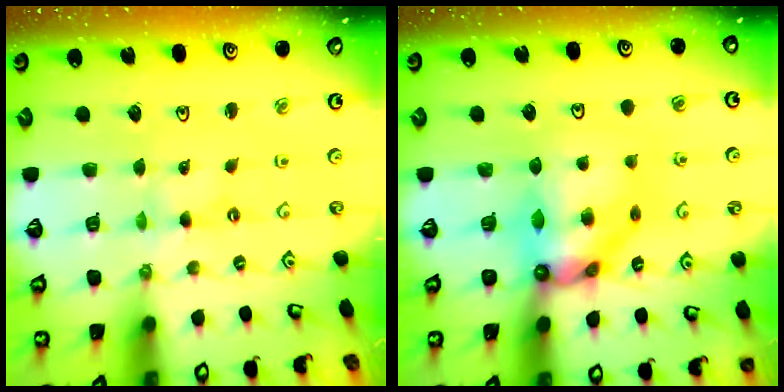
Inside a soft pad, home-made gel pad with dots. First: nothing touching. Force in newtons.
{"total": 11.6, "press": 11.5, "slide": 1.6}